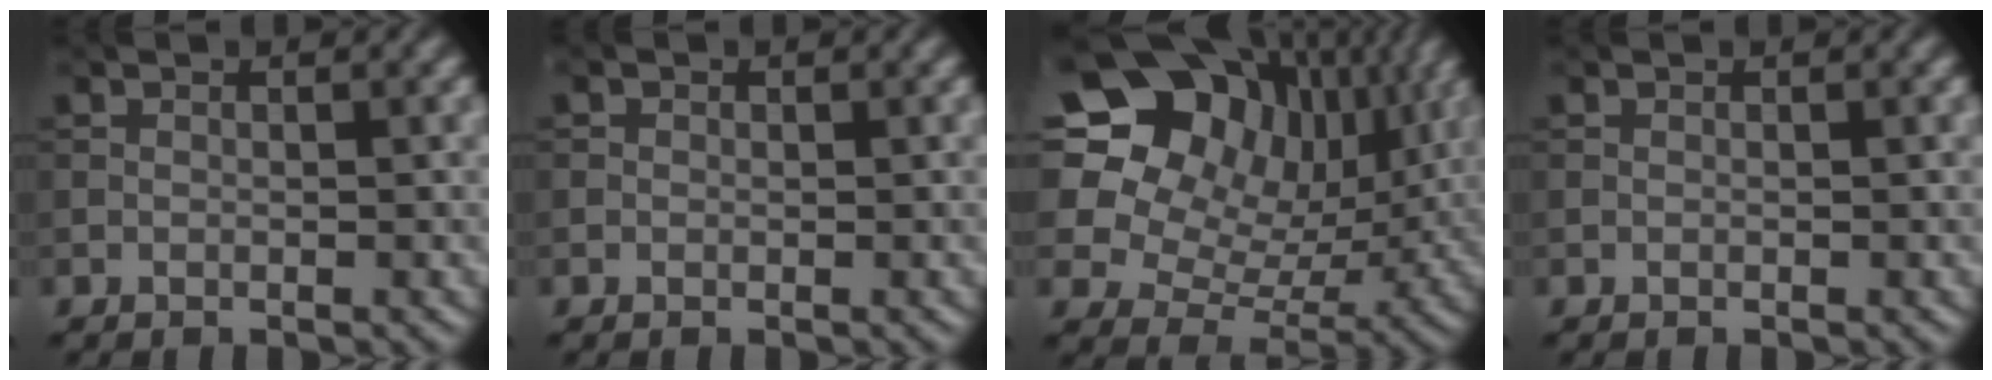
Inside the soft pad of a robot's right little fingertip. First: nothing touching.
{"total": 2.2, "force": [-1.1, -1.4, -1.2], "torque": [0.031, -0.011, -0.020]}
{"total": 15.0, "force": [7.0, 10.8, 7.6], "torque": [-0.193, 0.056, 0.119]}
{"total": 0.0}